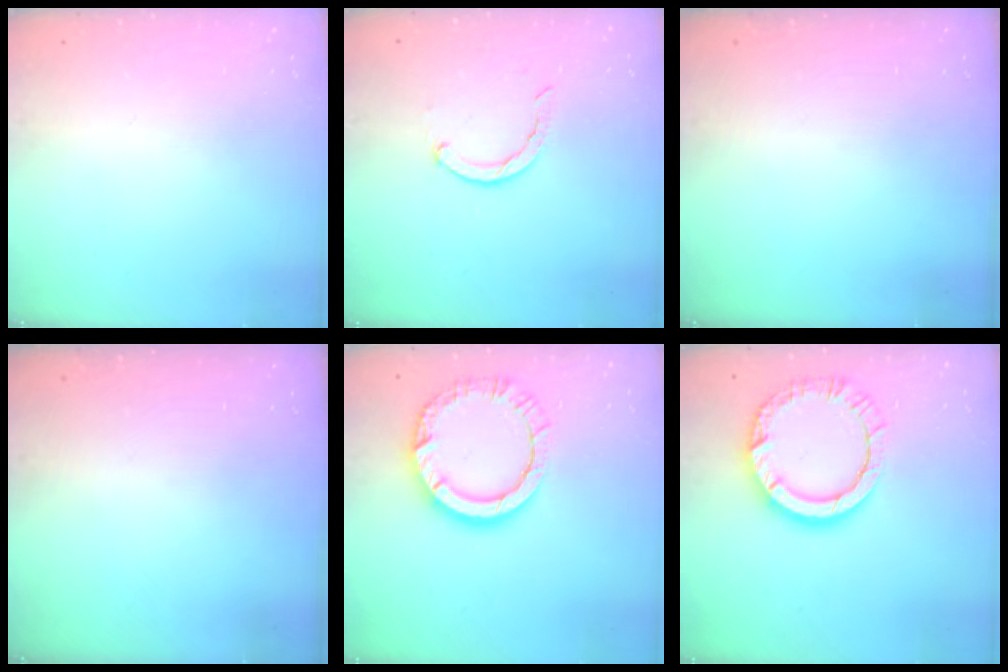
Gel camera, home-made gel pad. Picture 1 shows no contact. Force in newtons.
{"total": 1.9, "press": 1.9, "slide": 0.3}
{"total": 0.0}
{"total": 0.0}
{"total": 11.7, "press": 11.7, "slide": 1.2}
{"total": 11.7, "press": 11.7, "slide": 1.2}